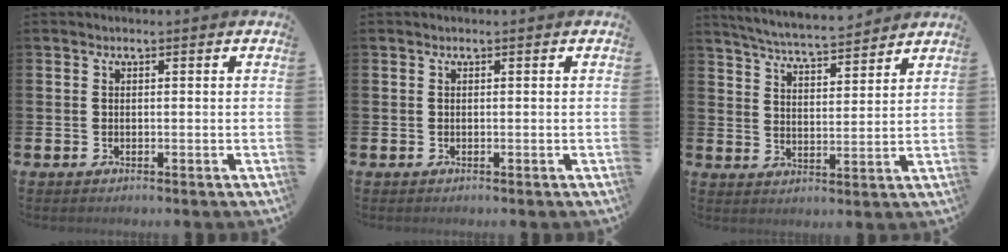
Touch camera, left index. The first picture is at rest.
{"total": 0.0}
{"total": 5.8, "force": [5.7, 0.2, 0.9], "torque": [-0.043, -0.035, 0.102]}